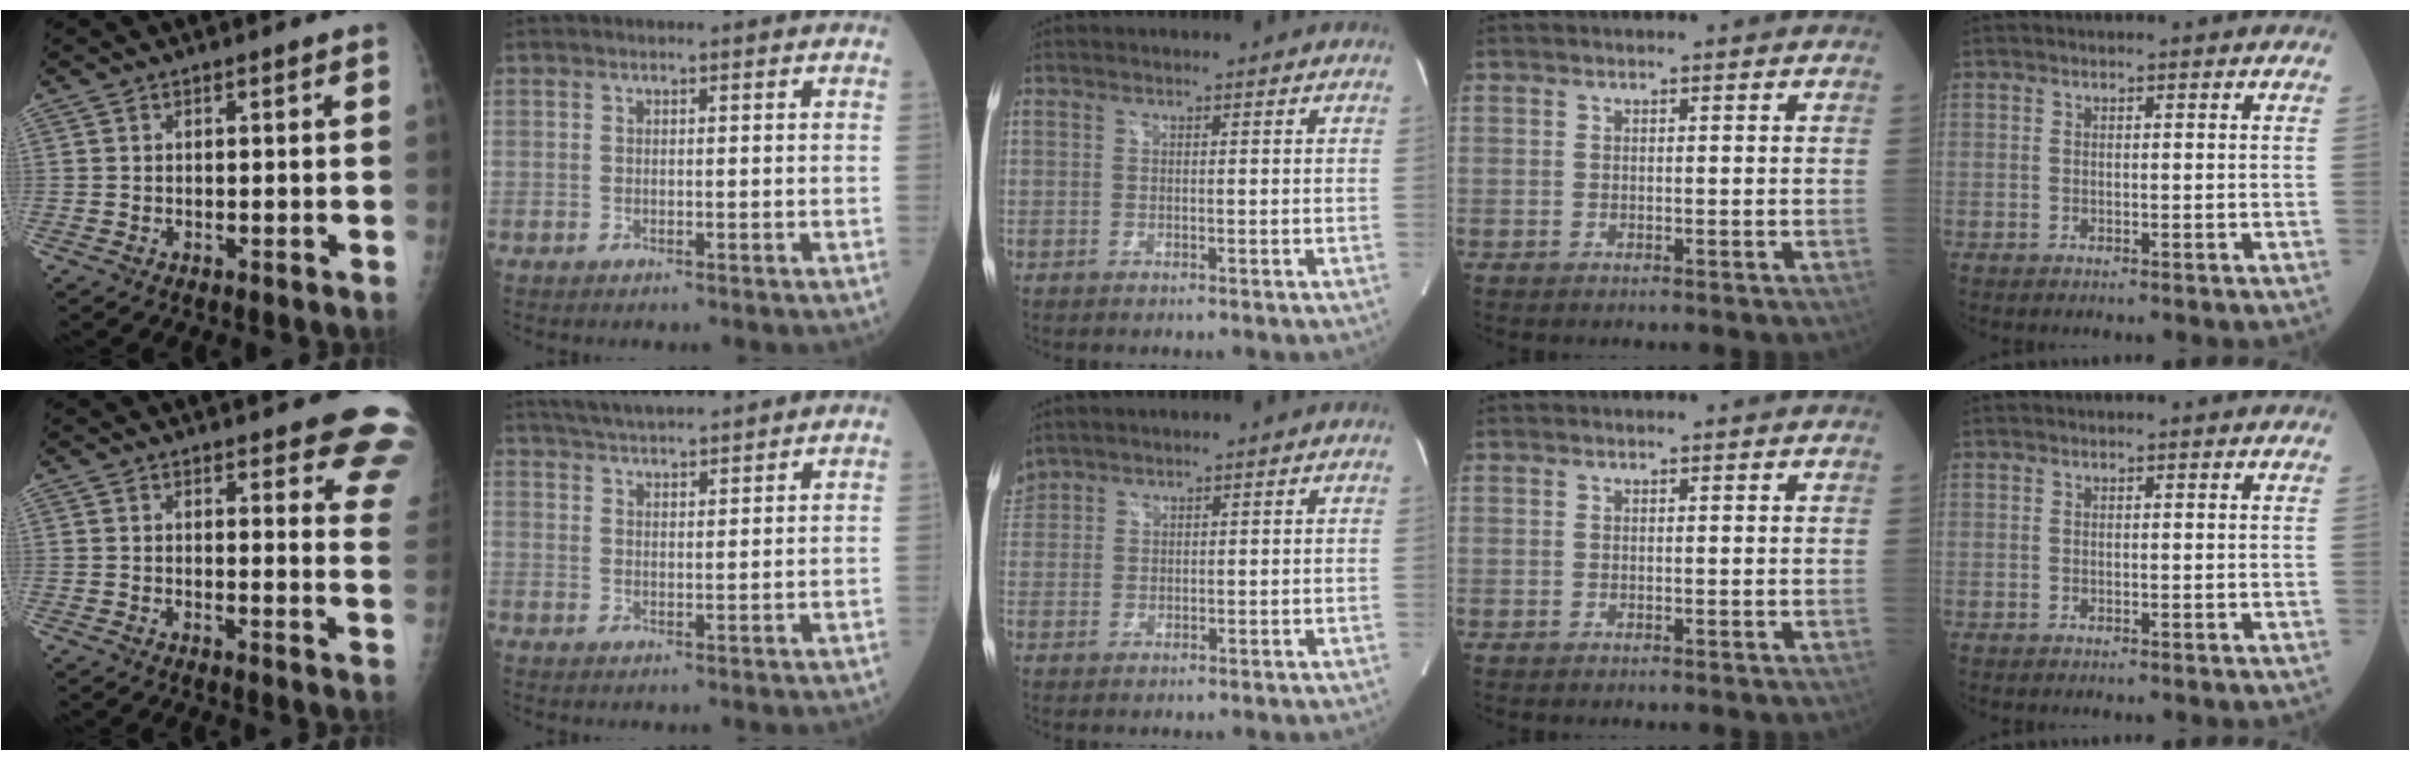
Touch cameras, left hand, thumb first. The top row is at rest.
{"thumb": {"total": 11.8, "force": [9.7, 3.3, 5.9], "torque": [-0.018, -0.053, 0.085]}, "index": {"total": 12.6, "force": [11.4, 1.5, 5.1], "torque": [-0.085, 0.025, 0.172]}, "middle": {"total": 3.0, "force": [2.8, 1.2, 0.2], "torque": [-0.013, 0.020, 0.059]}}